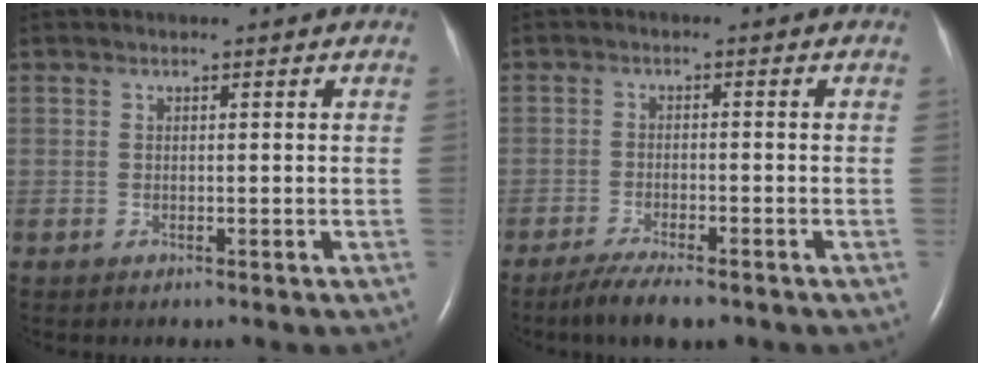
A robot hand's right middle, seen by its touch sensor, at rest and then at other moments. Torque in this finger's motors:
{"motor_torque": [0.01, -0.01, -0.04, 0.02]}